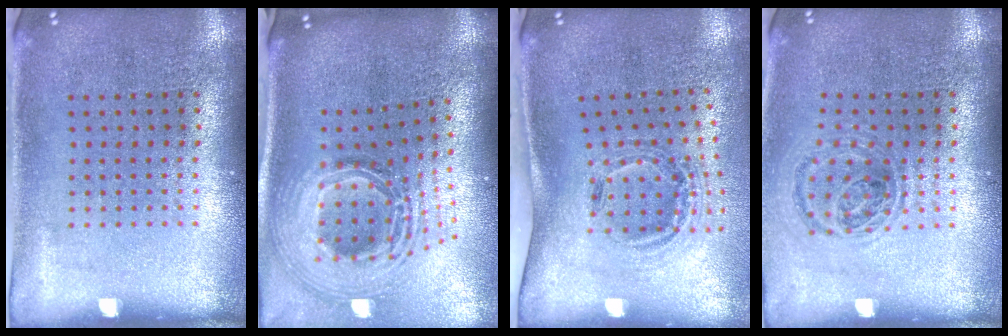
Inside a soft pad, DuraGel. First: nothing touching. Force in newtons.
{"total": 3.0, "press": 2.0, "slide": 2.2}
{"total": 1.2, "press": 1.0, "slide": 0.7}
{"total": 0.9, "press": 0.9, "slide": 0.1}